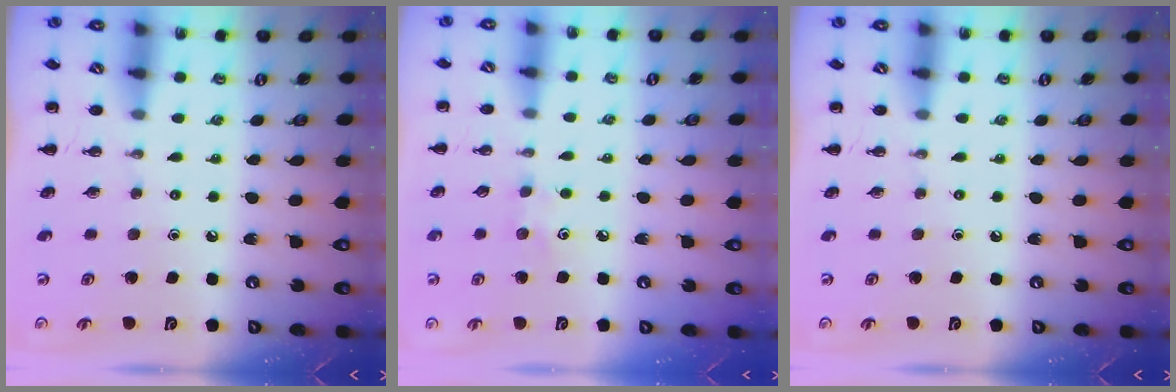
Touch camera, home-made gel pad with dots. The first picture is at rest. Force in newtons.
{"total": 4.7, "press": 4.5, "slide": 1.2}
{"total": 0.0}